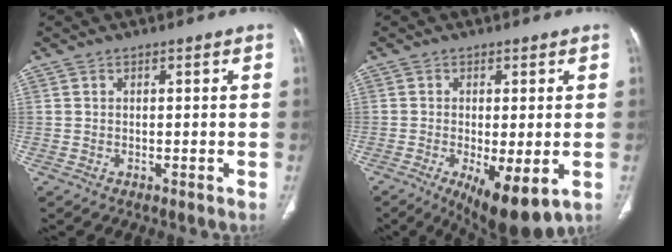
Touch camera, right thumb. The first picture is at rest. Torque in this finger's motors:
{"motor_torque": [-0.60, 2.15, 0.04, -0.24, 0.06]}